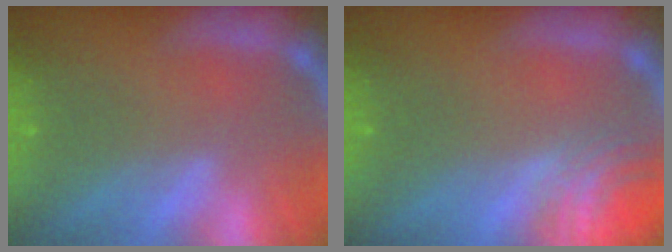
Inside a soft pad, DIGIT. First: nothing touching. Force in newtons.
{"total": 3.9}